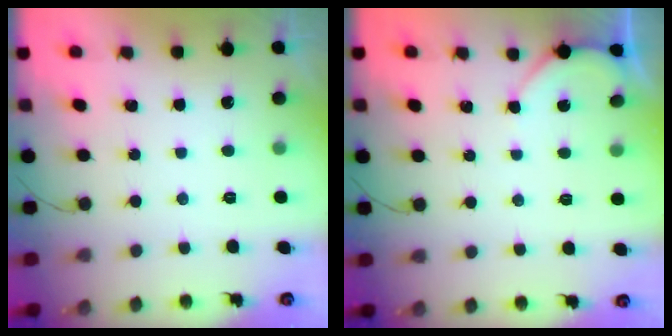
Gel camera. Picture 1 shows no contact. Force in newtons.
{"total": 2.7, "press": 2.6, "slide": 0.4}